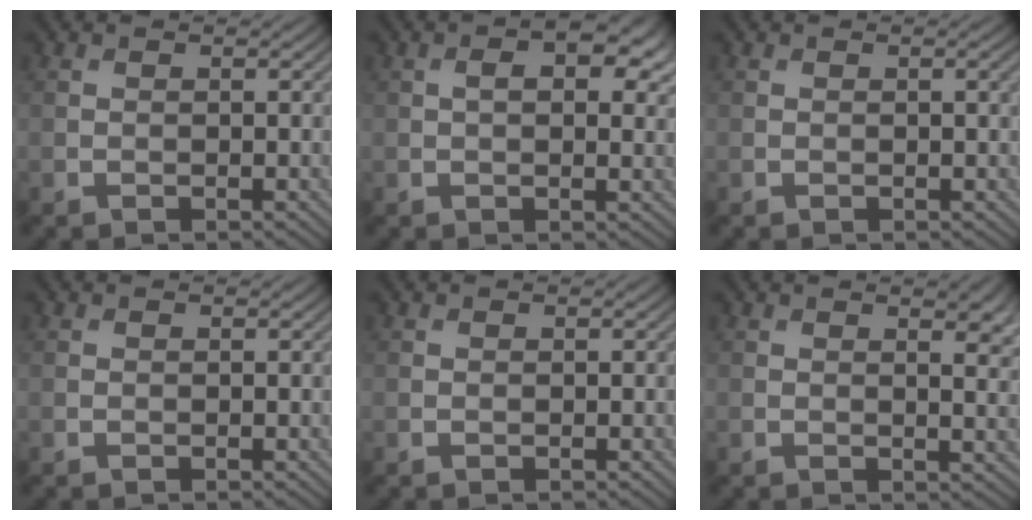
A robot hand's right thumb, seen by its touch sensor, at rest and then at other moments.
{"total": 6.4, "force": [2.1, 3.3, 5.1], "torque": [-0.077, 0.004, 0.027]}
{"total": 1.0, "force": [0.3, 0.1, 1.0], "torque": [-0.016, 0.001, 0.003]}
{"total": 0.0}
{"total": 0.0}
{"total": 4.0, "force": [1.6, 1.2, 3.5], "torque": [-0.051, 0.002, 0.027]}